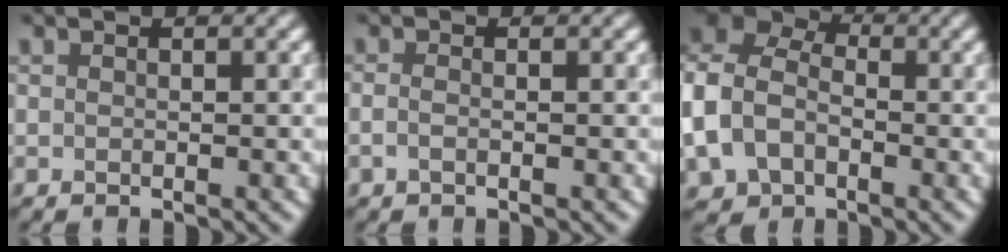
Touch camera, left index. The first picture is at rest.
{"total": 1.1, "force": [-0.4, 0.5, 0.9], "torque": [-0.017, 0.000, -0.009]}
{"total": 9.6, "force": [-1.8, 7.2, 6.1], "torque": [-0.149, 0.002, -0.040]}